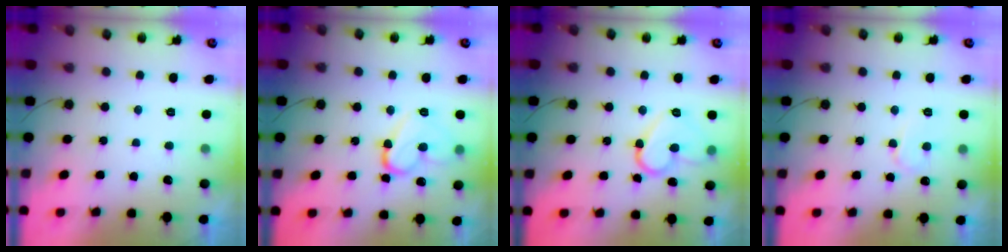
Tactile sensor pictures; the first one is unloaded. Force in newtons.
{"total": 12.6, "press": 12.5, "slide": 1.4}
{"total": 11.6, "press": 11.5, "slide": 0.4}
{"total": 6.1, "press": 6.1, "slide": 0.6}